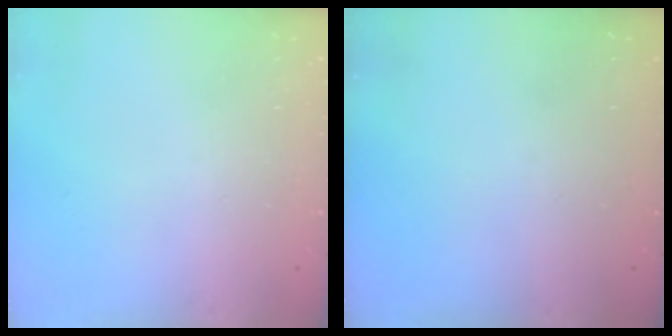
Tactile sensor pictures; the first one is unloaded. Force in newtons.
{"total": 0.0}